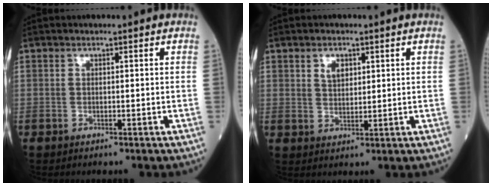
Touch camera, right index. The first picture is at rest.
{"total": 2.9, "force": [1.4, 1.7, 1.9], "torque": [-0.036, 0.002, 0.027]}